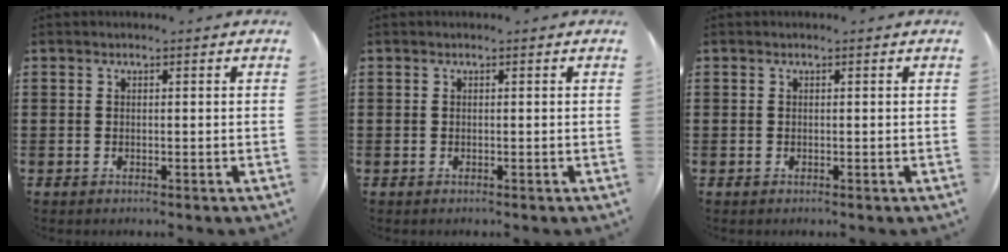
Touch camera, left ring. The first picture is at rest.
{"total": 0.0}
{"total": 0.0}